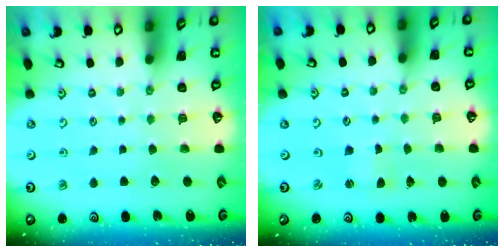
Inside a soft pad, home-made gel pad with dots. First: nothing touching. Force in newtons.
{"total": 0.7, "press": 0.7, "slide": 0.2}